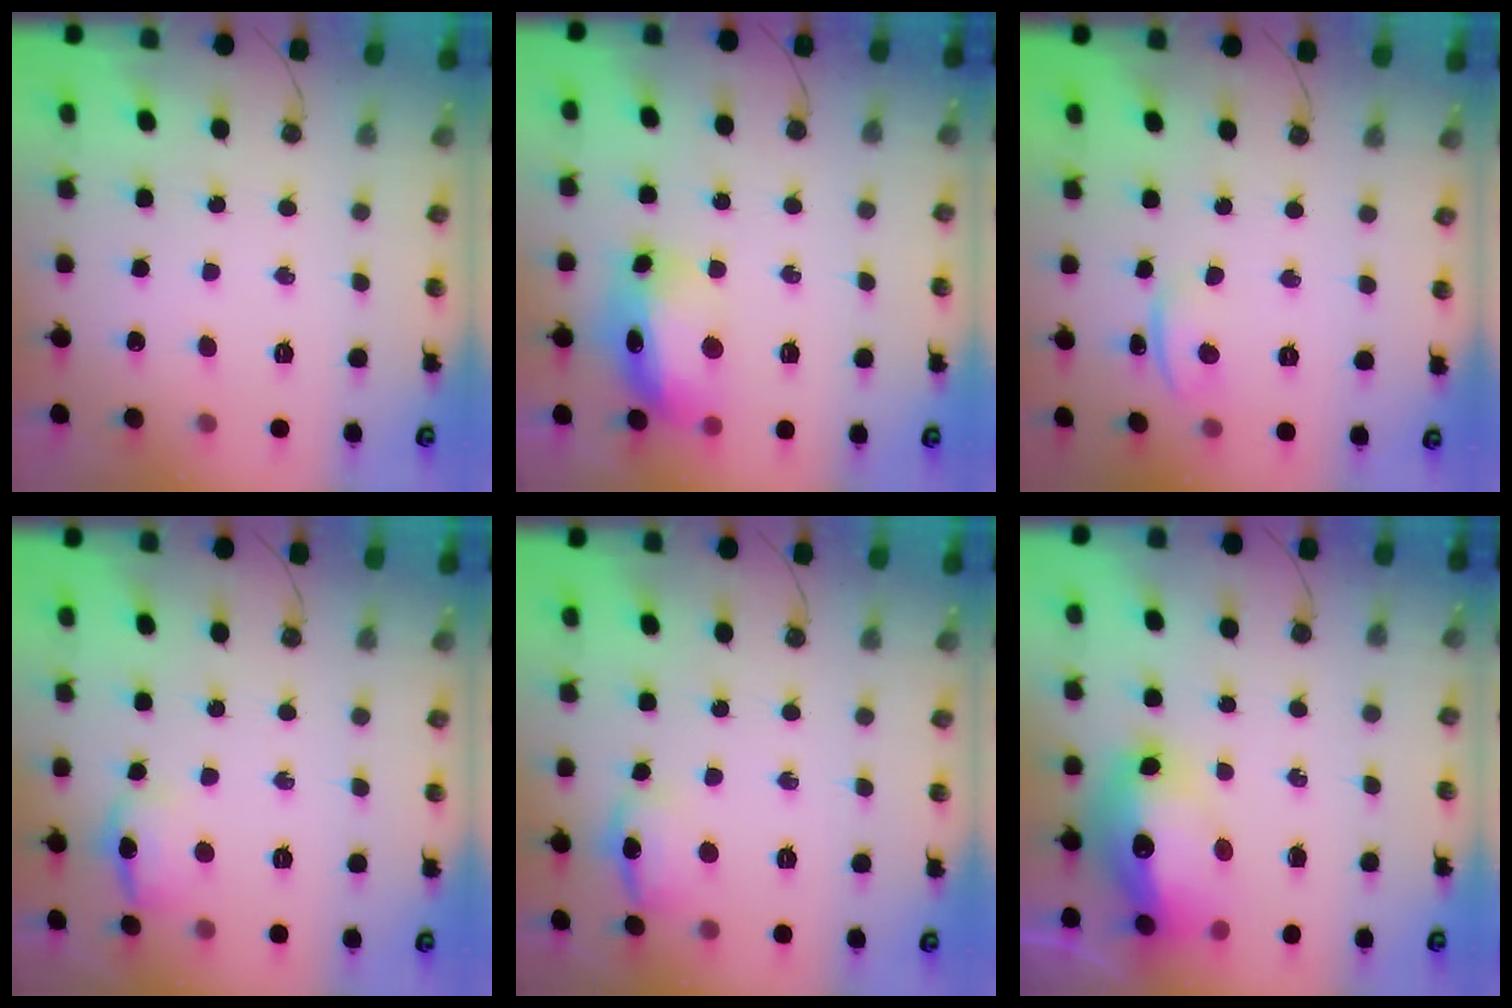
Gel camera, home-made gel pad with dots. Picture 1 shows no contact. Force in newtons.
{"total": 13.3, "press": 13.2, "slide": 1.2}
{"total": 2.2, "press": 1.7, "slide": 1.5}
{"total": 9.8, "press": 9.8, "slide": 1.2}
{"total": 10.5, "press": 10.5, "slide": 0.8}
{"total": 16.1, "press": 16.1, "slide": 1.5}